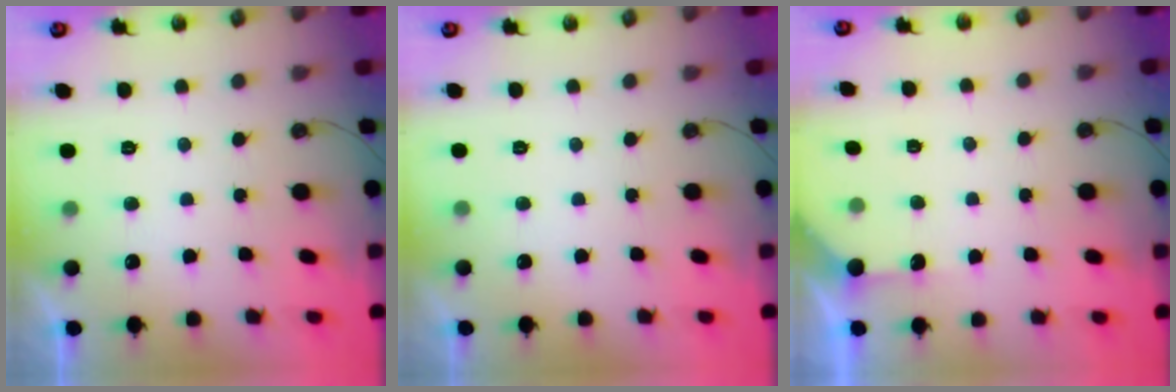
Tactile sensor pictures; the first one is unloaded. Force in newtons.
{"total": 0.0}
{"total": 3.0, "press": 2.9, "slide": 0.4}